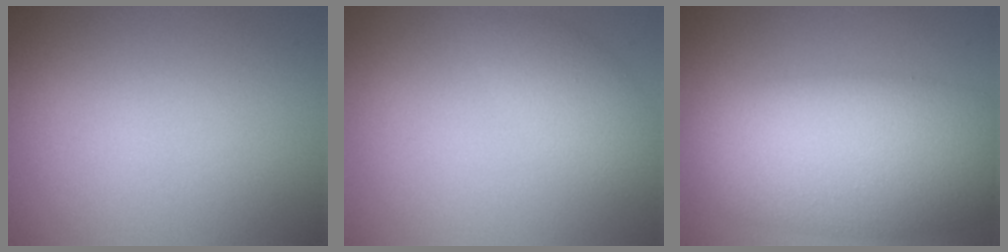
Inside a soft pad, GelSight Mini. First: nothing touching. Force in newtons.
{"total": 2.5, "press": 2.5, "slide": 0.1}
{"total": 10.7, "press": 10.6, "slide": 0.4}